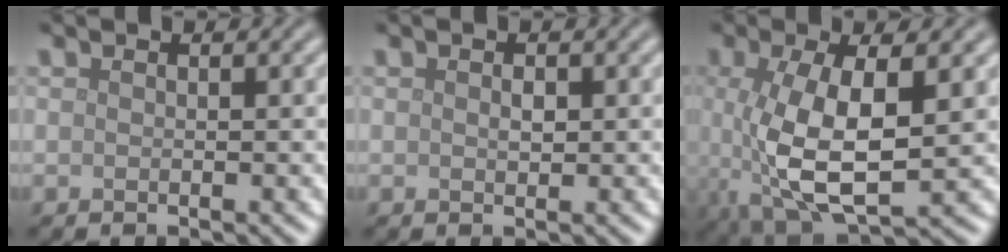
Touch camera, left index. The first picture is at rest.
{"total": 0.9, "force": [0.1, 0.5, 0.7], "torque": [-0.012, 0.000, 0.002]}
{"total": 8.6, "force": [-0.3, 3.6, 7.8], "torque": [-0.167, -0.015, 0.003]}